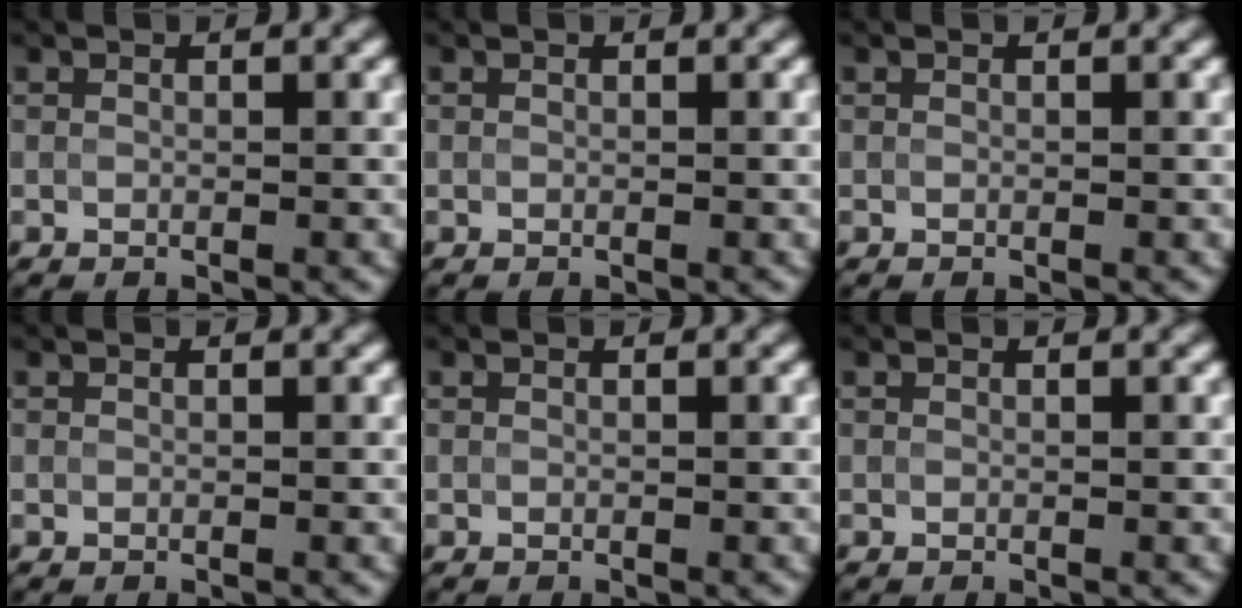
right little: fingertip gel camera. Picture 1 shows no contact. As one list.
[{"total": 0.0}, {"total": 0.0}, {"total": 0.0}, {"total": 0.0}, {"total": 0.0}]